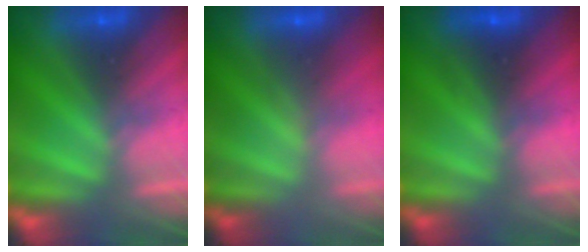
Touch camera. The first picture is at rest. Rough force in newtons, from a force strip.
{"total": 2.2}
{"total": 2.6}